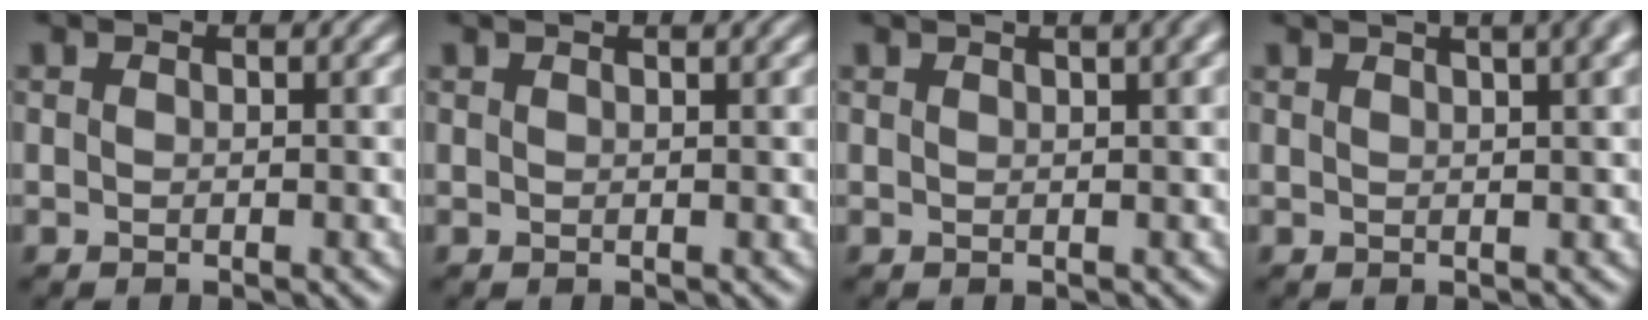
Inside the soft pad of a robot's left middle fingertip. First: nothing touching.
{"total": 1.8, "force": [1.4, 0.6, 0.9], "torque": [0.005, 0.013, -0.003]}
{"total": 6.5, "force": [4.0, 2.7, 4.4], "torque": [-0.026, 0.054, 0.033]}
{"total": 9.4, "force": [5.7, 3.9, 6.4], "torque": [-0.027, 0.065, 0.044]}